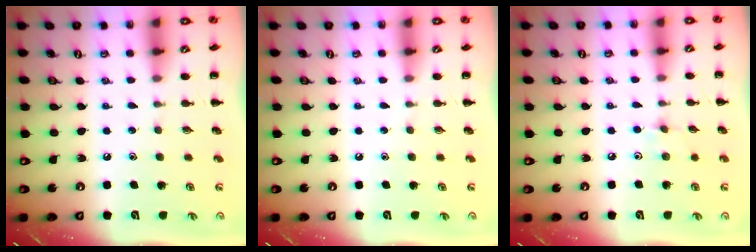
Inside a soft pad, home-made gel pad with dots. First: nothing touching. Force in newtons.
{"total": 0.0}
{"total": 4.6, "press": 4.4, "slide": 1.5}